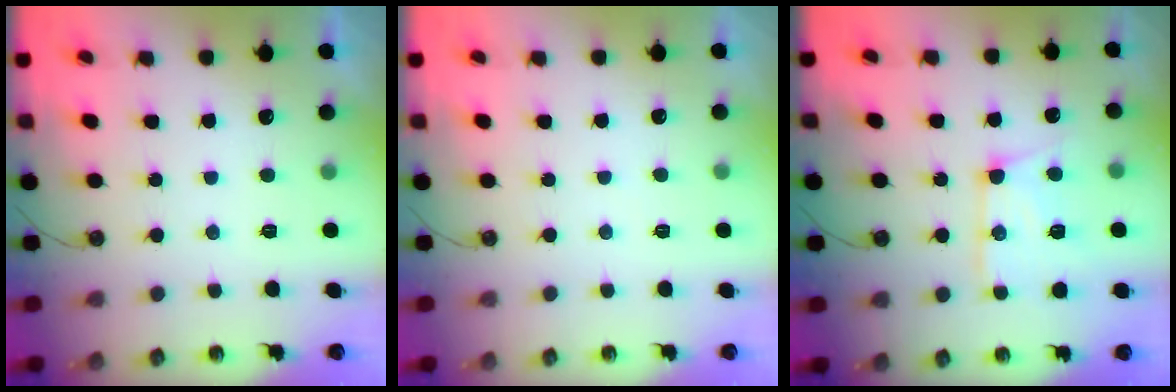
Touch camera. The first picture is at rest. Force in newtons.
{"total": 1.4, "press": 1.3, "slide": 0.3}
{"total": 14.7, "press": 14.7, "slide": 1.4}